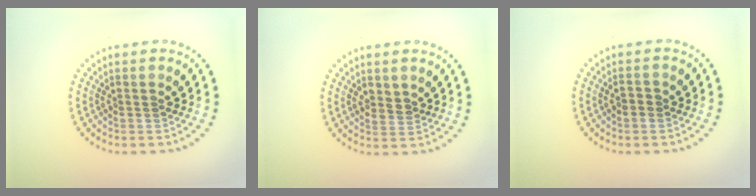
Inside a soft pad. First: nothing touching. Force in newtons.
{"total": 1.6, "press": 1.5, "slide": 0.5}
{"total": 0.7, "press": 0.7, "slide": 0.3}